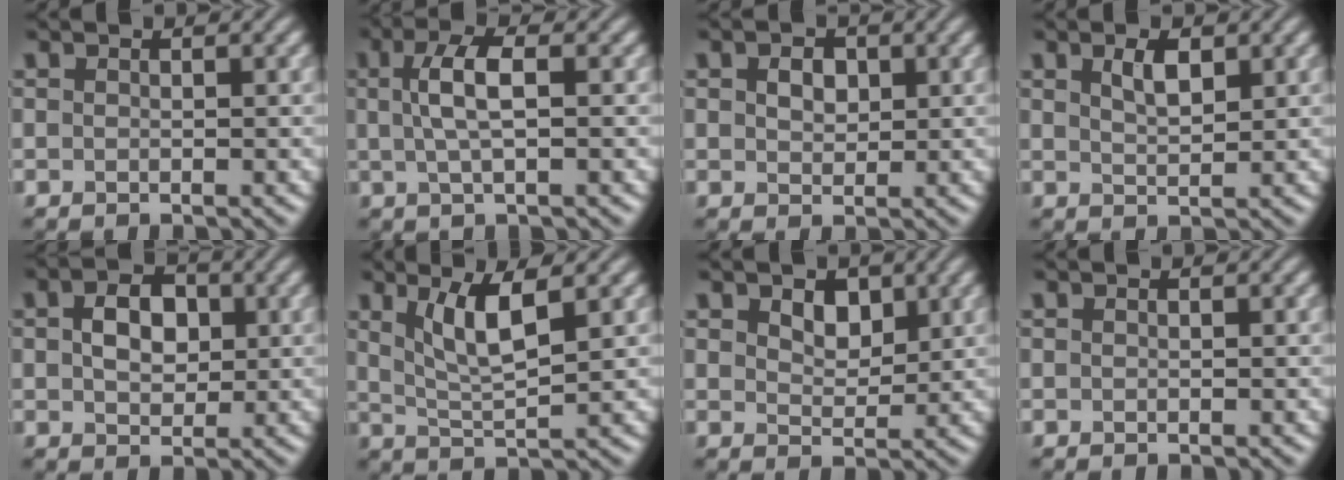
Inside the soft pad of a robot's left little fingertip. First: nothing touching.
{"total": 3.6, "force": [0.6, 1.0, 3.4], "torque": [-0.068, 0.007, 0.009]}
{"total": 2.1, "force": [0.7, 1.5, 1.3], "torque": [-0.026, -0.001, 0.011]}
{"total": 2.2, "force": [1.1, 0.9, 1.6], "torque": [-0.032, 0.001, 0.023]}
{"total": 3.9, "force": [0.6, 2.7, 2.7], "torque": [-0.054, 0.004, 0.008]}
{"total": 4.4, "force": [1.8, 1.1, 3.9], "torque": [-0.080, -0.007, 0.037]}
{"total": 2.6, "force": [1.3, 1.7, 1.6], "torque": [-0.031, -0.003, 0.019]}
{"total": 0.0}